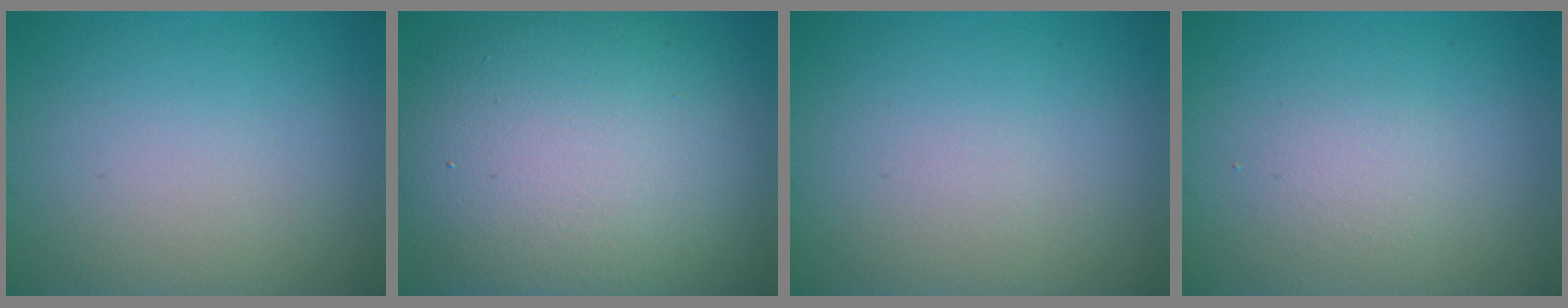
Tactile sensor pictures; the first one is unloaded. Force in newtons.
{"total": 13.9, "press": 13.9, "slide": 1.0}
{"total": 0.0}
{"total": 1.4, "press": 1.4, "slide": 0.1}